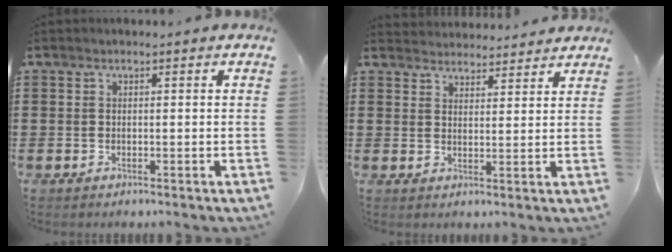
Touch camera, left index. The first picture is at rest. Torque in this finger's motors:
{"motor_torque": [-0.54, -0.74, -0.18, -0.02]}